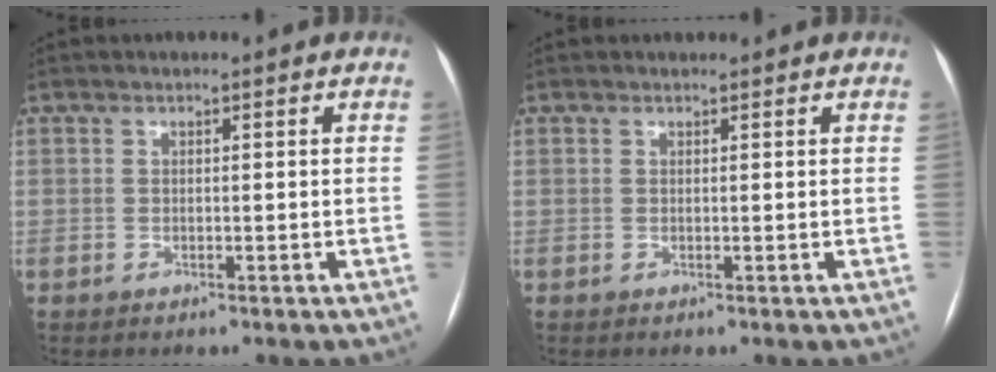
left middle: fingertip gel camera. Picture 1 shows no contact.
{"total": 0.6, "force": [0.6, 0.2, 0.0], "torque": [-0.005, 0.008, 0.010]}